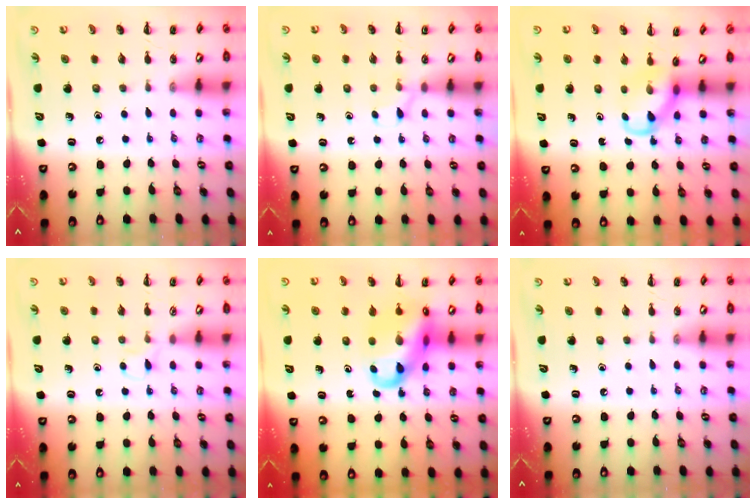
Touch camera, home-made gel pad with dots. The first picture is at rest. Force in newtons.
{"total": 3.6, "press": 3.3, "slide": 1.3}
{"total": 3.8, "press": 3.6, "slide": 1.1}
{"total": 2.8, "press": 2.6, "slide": 1.2}
{"total": 14.7, "press": 14.2, "slide": 3.8}
{"total": 0.0}